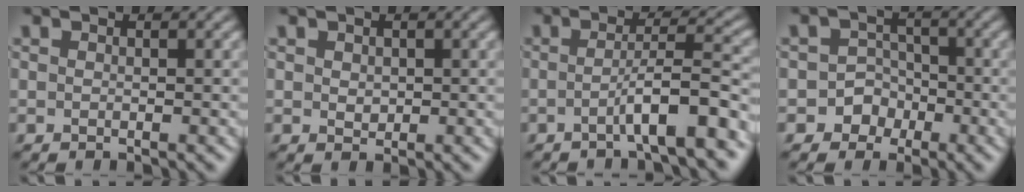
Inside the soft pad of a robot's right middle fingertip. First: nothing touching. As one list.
[{"total": 0.9, "force": [0.2, 0.8, 0.5], "torque": [-0.010, -0.002, 0.005]}, {"total": 5.5, "force": [-2.3, 0.7, 5.0], "torque": [-0.073, 0.017, -0.044]}, {"total": 3.7, "force": [-1.8, 3.2, 0.3], "torque": [0.034, 0.008, -0.043]}]